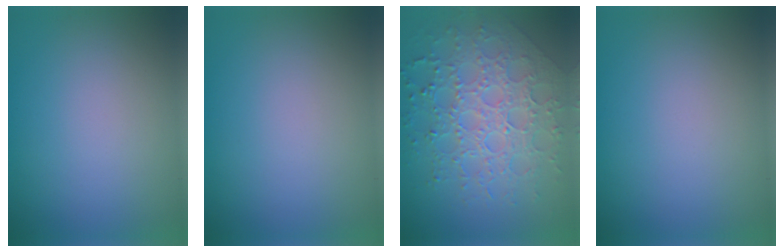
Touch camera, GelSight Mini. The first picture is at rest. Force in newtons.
{"total": 0.0}
{"total": 7.8, "press": 5.6, "slide": 5.5}
{"total": 0.0}